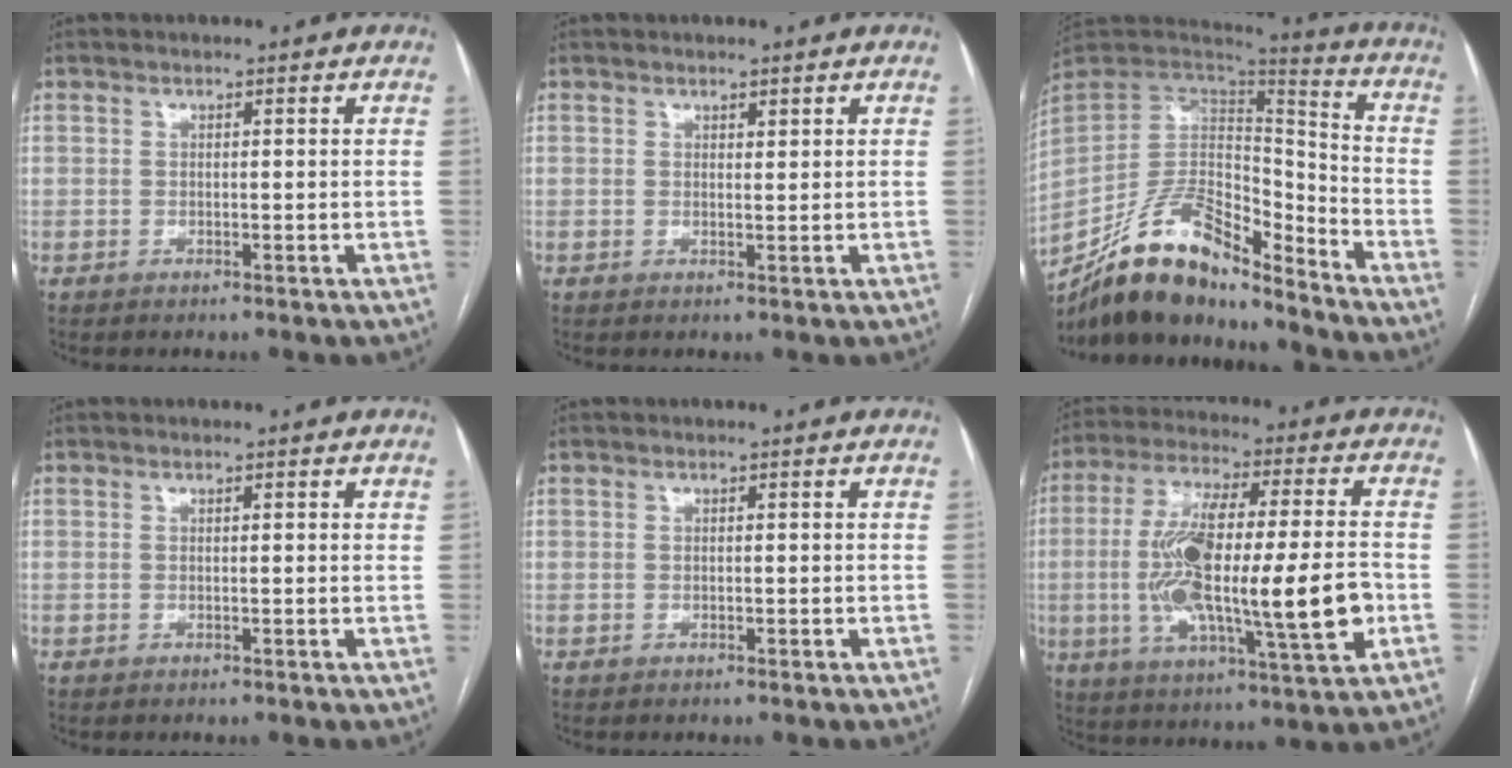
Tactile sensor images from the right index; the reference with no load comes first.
{"total": 0.9, "force": [0.7, 0.3, 0.4], "torque": [-0.008, -0.003, 0.011]}
{"total": 17.7, "force": [-14.3, 6.2, 8.4], "torque": [-0.147, 0.042, -0.254]}
{"total": 0.5, "force": [0.3, 0.0, 0.4], "torque": [-0.007, 0.001, 0.002]}
{"total": 0.0}
{"total": 21.3, "force": [-2.8, 3.7, 20.8], "torque": [-0.368, -0.001, -0.039]}